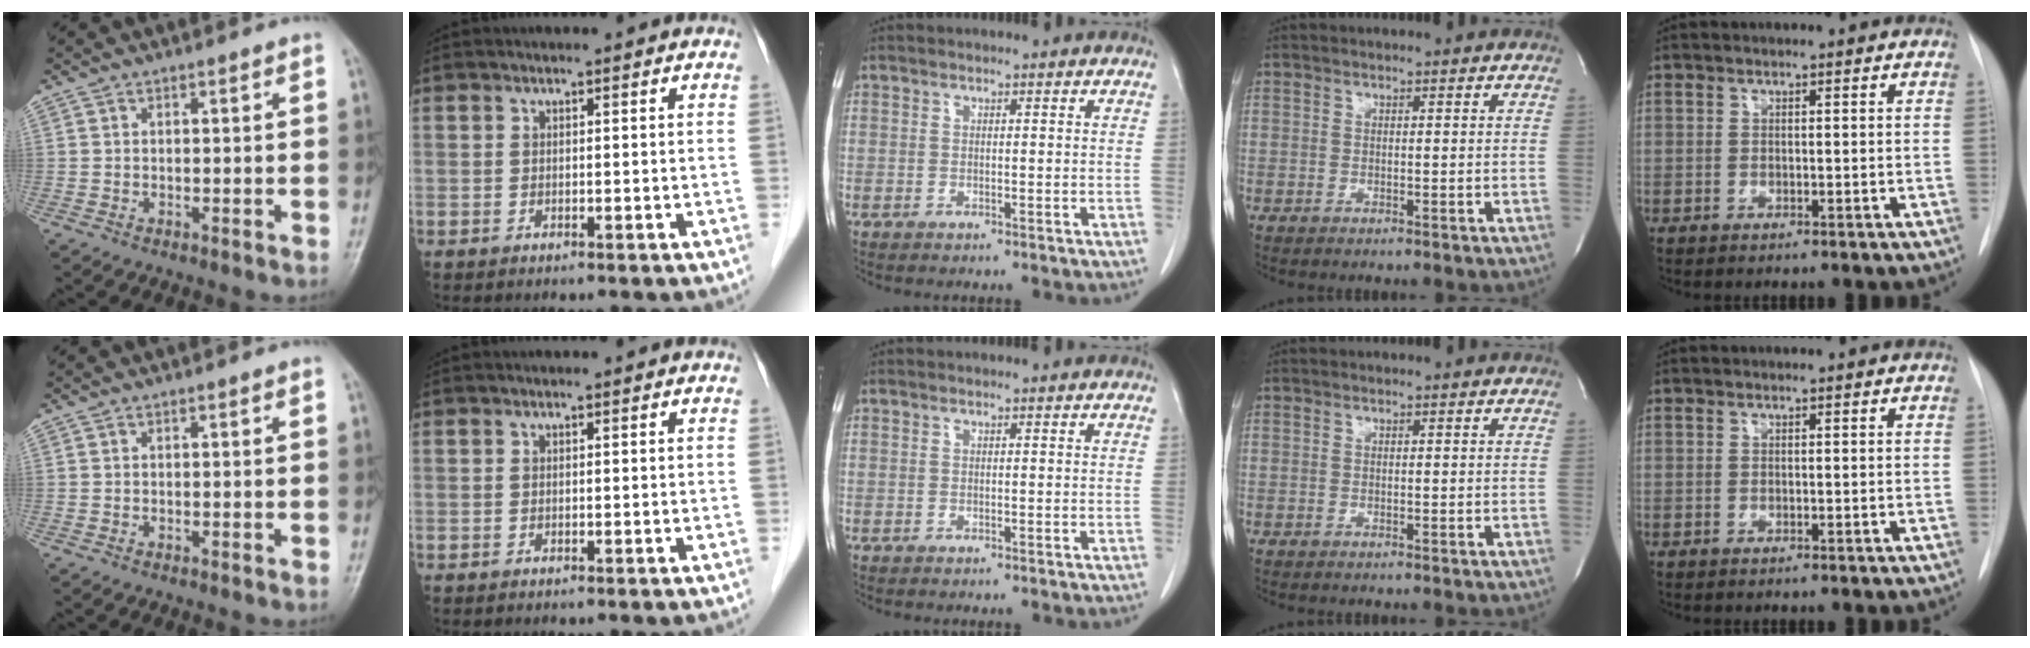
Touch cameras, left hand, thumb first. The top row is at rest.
{}